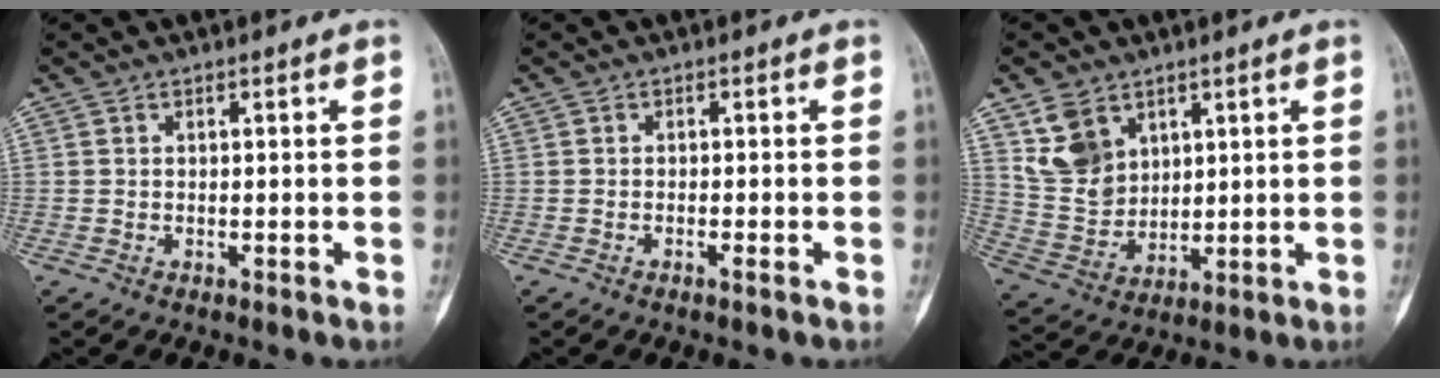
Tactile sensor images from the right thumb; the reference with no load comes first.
{"total": 0.9, "force": [-0.5, 0.0, 0.7], "torque": [-0.015, 0.003, -0.009]}
{"total": 9.8, "force": [5.2, 7.0, 4.4], "torque": [-0.068, -0.025, 0.119]}